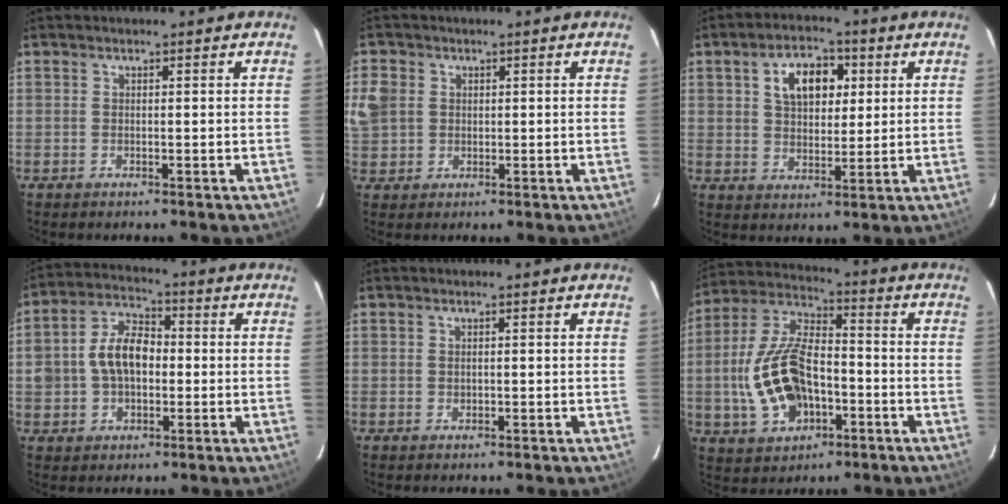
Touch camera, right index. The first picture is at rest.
{"total": 6.7, "force": [0.8, 6.1, 2.7], "torque": [-0.072, 0.012, 0.019]}
{"total": 9.2, "force": [3.1, 5.7, 6.5], "torque": [-0.109, 0.027, 0.056]}
{"total": 10.1, "force": [-0.4, 6.9, 7.3], "torque": [-0.148, 0.027, -0.004]}
{"total": 0.7, "force": [0.0, 0.6, 0.3], "torque": [-0.003, 0.001, 0.002]}
{"total": 16.5, "force": [-4.0, 9.3, 13.0], "torque": [-0.287, 0.008, -0.064]}